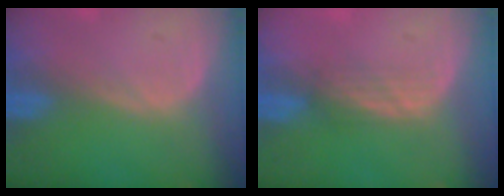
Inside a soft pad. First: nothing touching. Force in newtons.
{"total": 2.1, "press": 2.1, "slide": 0.3}